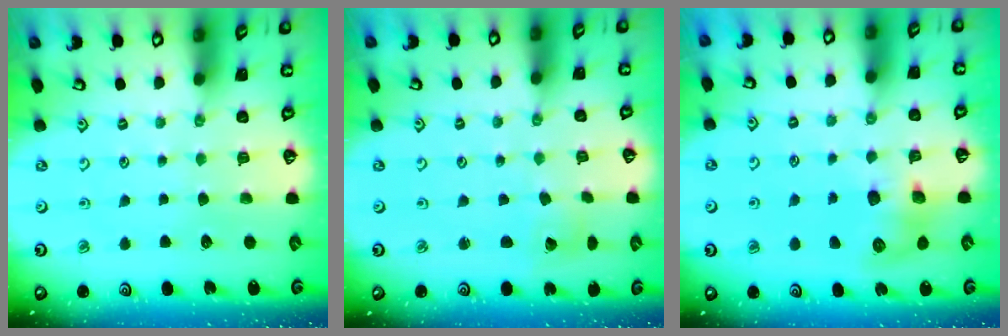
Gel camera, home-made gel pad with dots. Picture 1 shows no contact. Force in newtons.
{"total": 2.6, "press": 2.6, "slide": 0.2}
{"total": 8.2, "press": 8.1, "slide": 1.2}